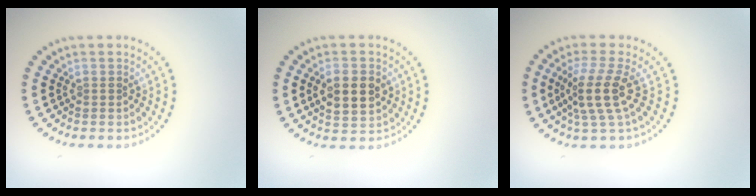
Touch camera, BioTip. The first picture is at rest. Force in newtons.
{"total": 4.3, "press": 4.3, "slide": 0.3}
{"total": 3.7, "press": 2.7, "slide": 2.4}